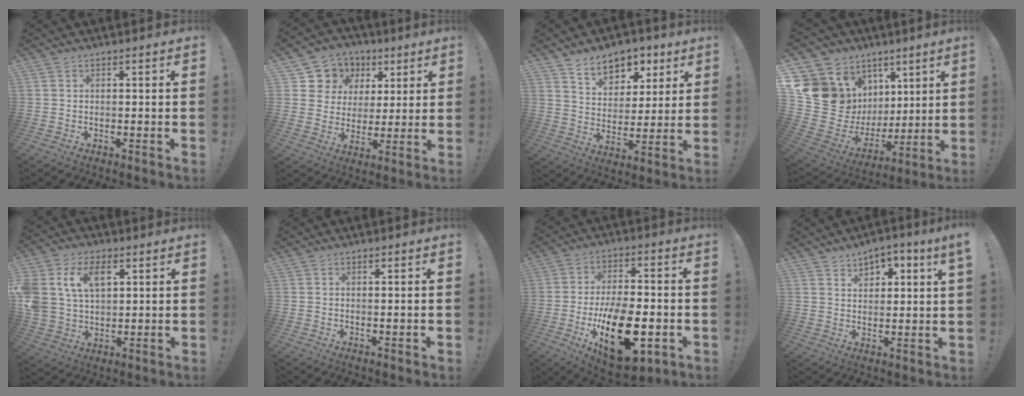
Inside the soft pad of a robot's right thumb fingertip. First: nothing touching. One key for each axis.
{"total": 9.4, "fx": 3.6, "fy": 8.5, "fz": 1.6, "tx": -0.019, "ty": -0.028, "tz": 0.077}
{"total": 10.0, "fx": 6.9, "fy": 6.6, "fz": 2.9, "tx": -0.033, "ty": -0.053, "tz": 0.130}
{"total": 18.4, "fx": 6.6, "fy": 15.2, "fz": 8.1, "tx": -0.149, "ty": -0.055, "tz": 0.166}
{"total": 13.5, "fx": 5.2, "fy": 9.7, "fz": 7.8, "tx": -0.145, "ty": -0.010, "tz": 0.100}
{"total": 0.9, "fx": 0.1, "fy": -0.1, "fz": 0.9, "tx": -0.006, "ty": -0.005, "tz": 0.000}
{"total": 22.6, "fx": -7.0, "fy": 11.6, "fz": 18.1, "tx": -0.292, "ty": 0.035, "tz": -0.099}
{"total": 5.3, "fx": 4.1, "fy": 1.8, "fz": 2.8, "tx": -0.037, "ty": -0.018, "tz": 0.068}